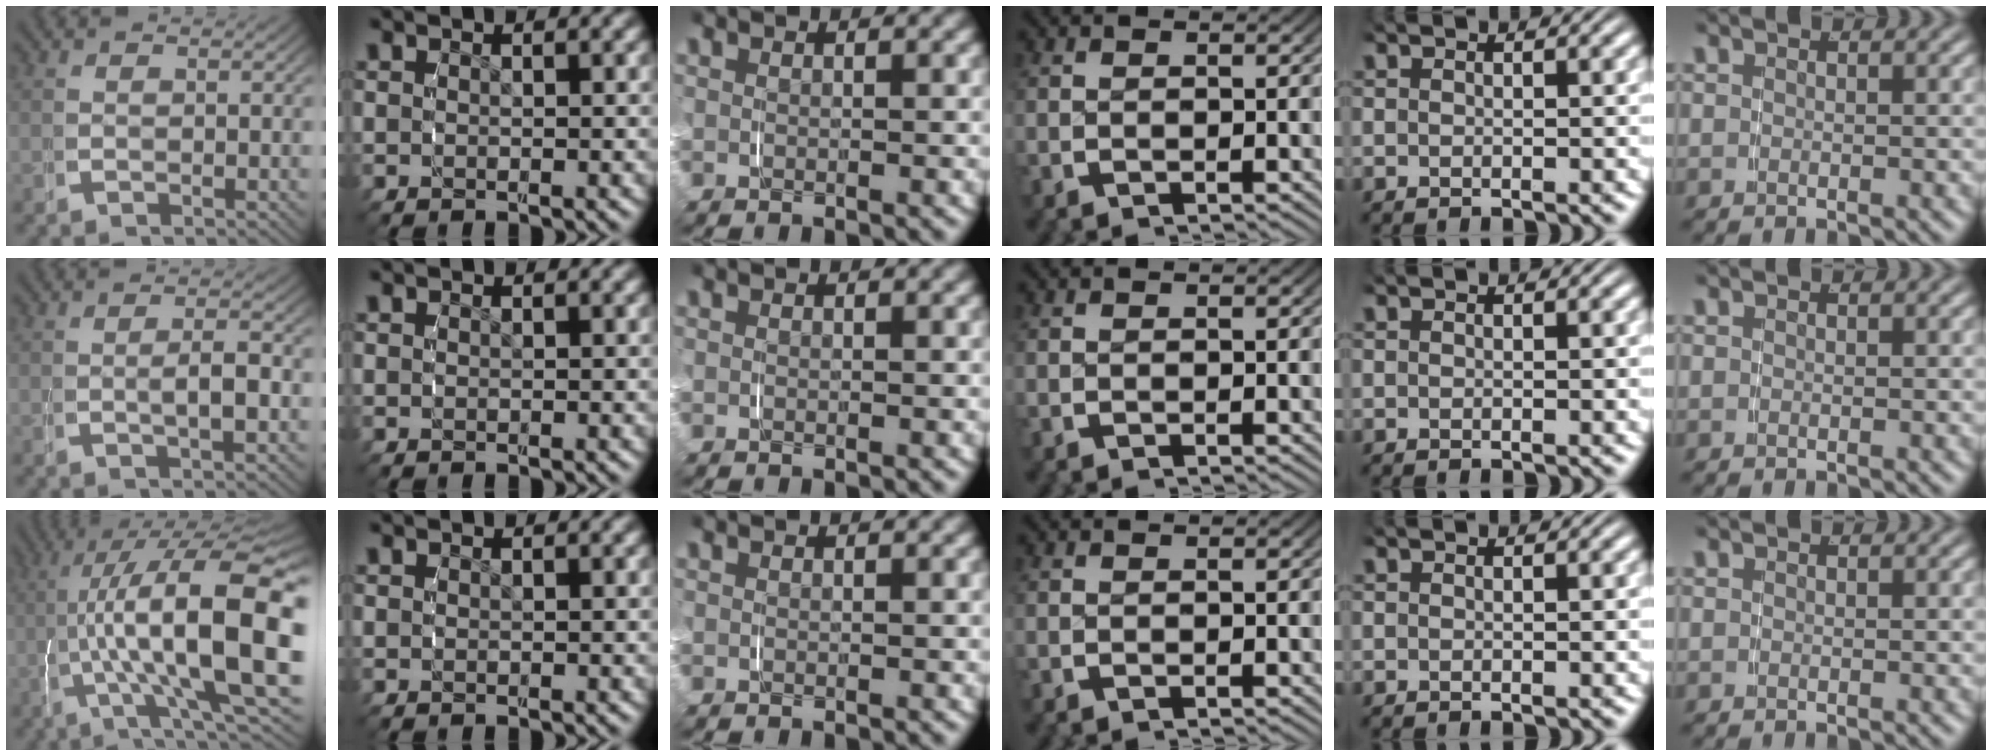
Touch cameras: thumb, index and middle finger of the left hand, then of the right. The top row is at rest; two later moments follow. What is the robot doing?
{"motion": "grasp_and_lifting", "object": "pencil case"}